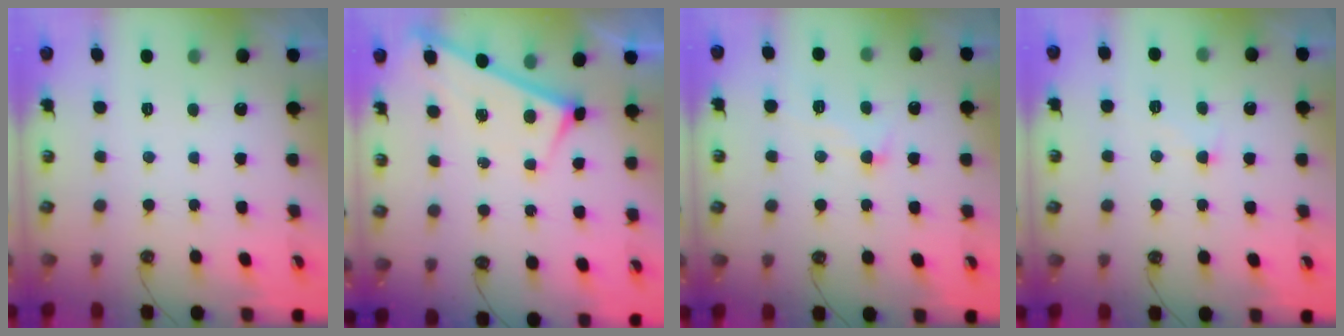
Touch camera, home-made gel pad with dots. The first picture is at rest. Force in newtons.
{"total": 3.3, "press": 3.3, "slide": 0.3}
{"total": 2.2, "press": 2.0, "slide": 1.0}
{"total": 1.1, "press": 1.0, "slide": 0.4}